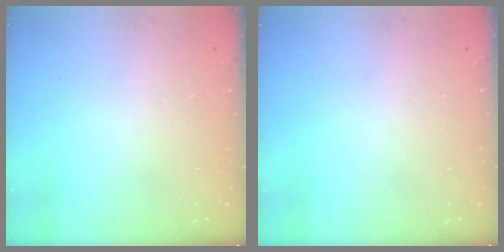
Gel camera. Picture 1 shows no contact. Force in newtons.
{"total": 0.0}